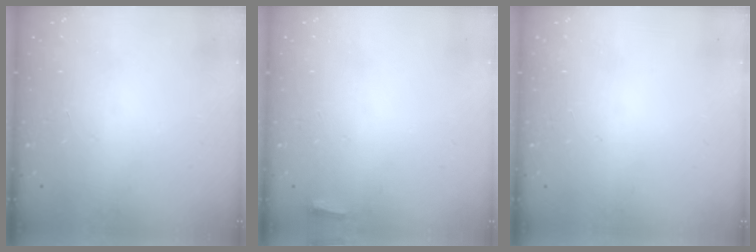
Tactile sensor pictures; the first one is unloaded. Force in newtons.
{"total": 2.7, "press": 2.6, "slide": 0.9}
{"total": 0.0}